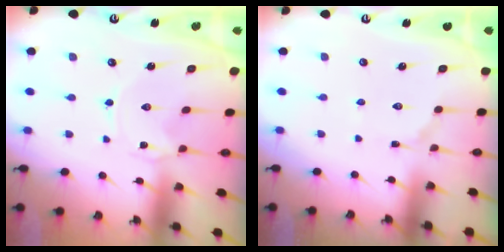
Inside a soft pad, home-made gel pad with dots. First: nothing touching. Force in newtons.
{"total": 2.9, "press": 2.9, "slide": 0.3}